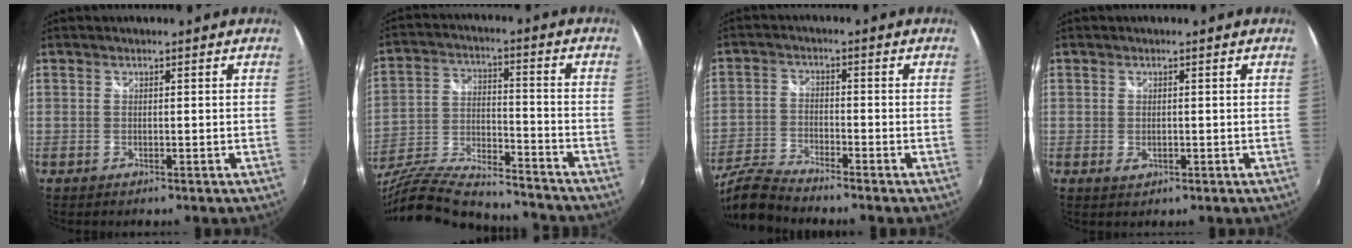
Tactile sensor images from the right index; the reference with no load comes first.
{"total": 21.7, "force": [-18.5, 4.5, 10.3], "torque": [-0.200, -0.036, -0.301]}
{"total": 5.1, "force": [-4.8, 0.3, 1.6], "torque": [-0.050, -0.014, -0.099]}
{"total": 1.7, "force": [-0.3, 1.3, 1.1], "torque": [-0.021, -0.002, -0.004]}